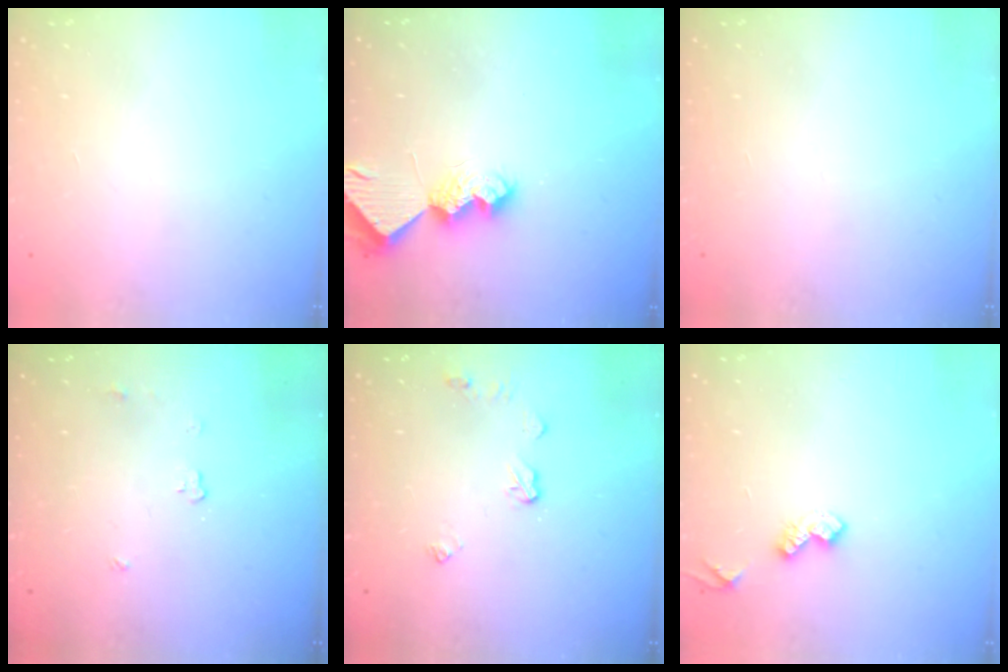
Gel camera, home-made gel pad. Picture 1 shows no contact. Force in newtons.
{"total": 9.1, "press": 9.1, "slide": 0.5}
{"total": 0.0}
{"total": 4.3, "press": 4.3, "slide": 0.1}
{"total": 6.1, "press": 6.1, "slide": 0.4}
{"total": 4.9, "press": 4.9, "slide": 0.8}